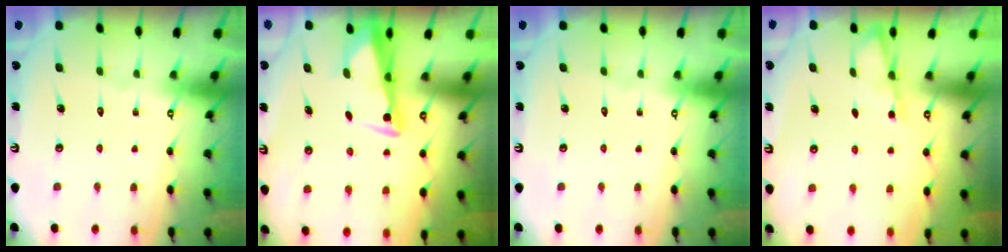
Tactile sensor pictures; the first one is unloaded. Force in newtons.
{"total": 3.4, "press": 3.3, "slide": 0.9}
{"total": 0.0}
{"total": 2.8, "press": 2.8, "slide": 0.3}